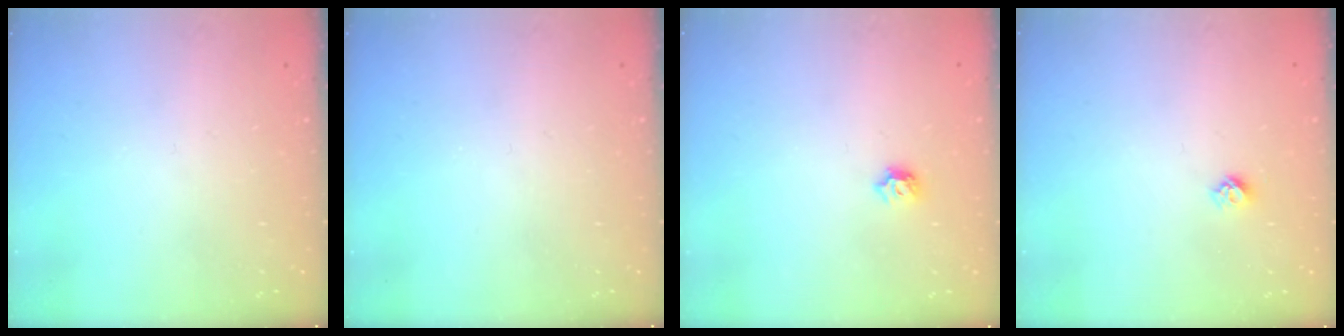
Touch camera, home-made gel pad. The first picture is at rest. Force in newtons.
{"total": 0.0}
{"total": 5.1, "press": 5.0, "slide": 0.9}
{"total": 4.3, "press": 4.2, "slide": 0.6}